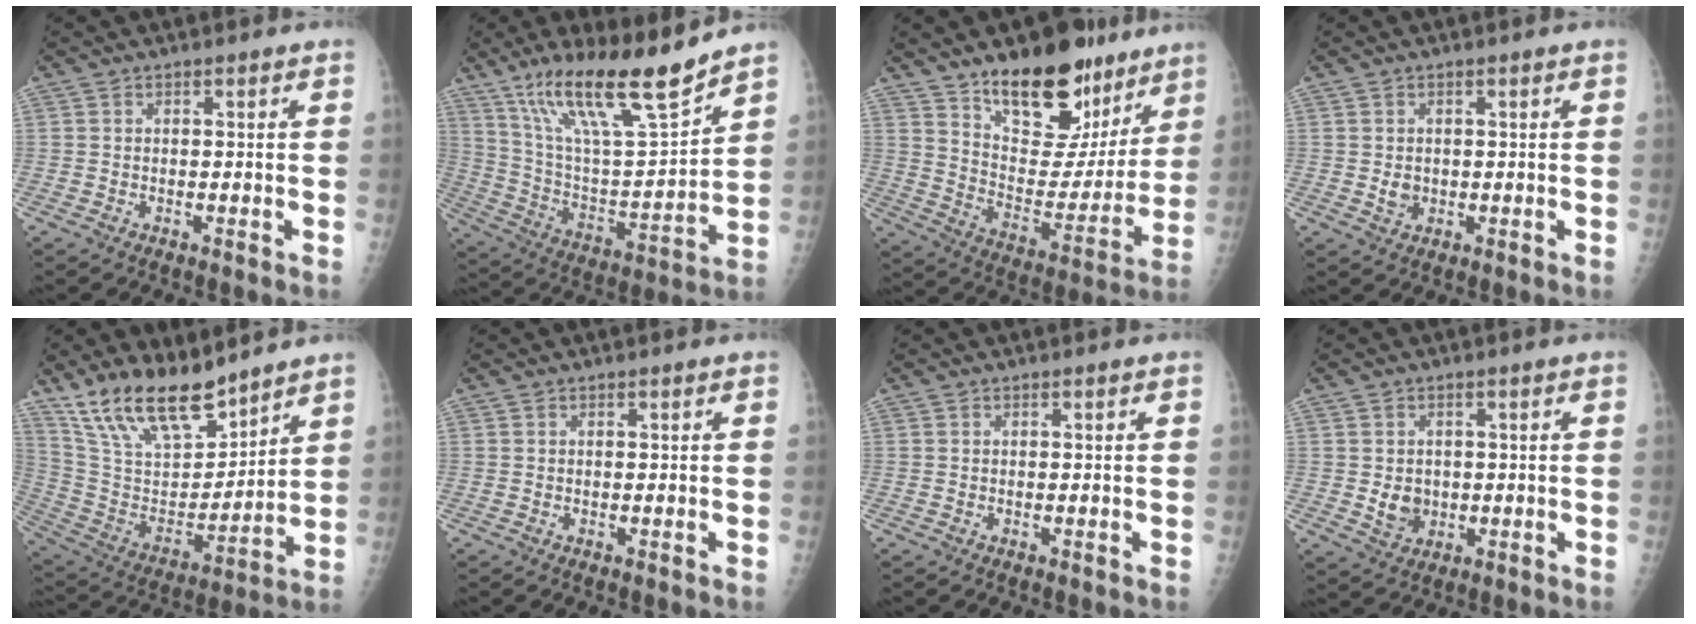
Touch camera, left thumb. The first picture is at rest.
{"total": 19.8, "force": [14.5, 3.3, 13.1], "torque": [-0.208, -0.069, 0.267]}
{"total": 23.1, "force": [15.8, 11.1, 12.7], "torque": [-0.139, -0.092, 0.251]}
{"total": 2.2, "force": [0.1, 1.9, 1.1], "torque": [-0.012, -0.001, 0.008]}
{"total": 18.5, "force": [14.5, 6.6, 9.3], "torque": [-0.133, -0.072, 0.281]}
{"total": 0.0}
{"total": 0.0}
{"total": 4.3, "force": [-0.1, 3.6, 2.3], "torque": [-0.019, -0.001, 0.009]}